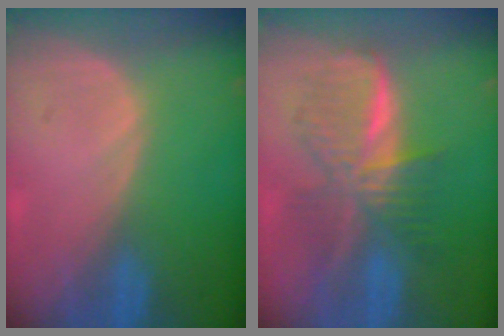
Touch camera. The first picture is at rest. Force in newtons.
{"total": 8.1, "press": 8.1, "slide": 0.3}